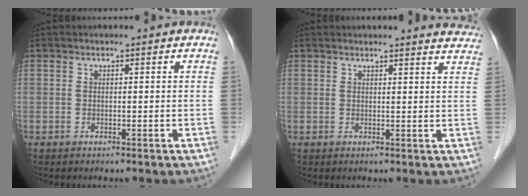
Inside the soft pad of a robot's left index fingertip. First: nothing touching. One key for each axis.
{"total": 7.8, "fx": 7.7, "fy": 0.7, "fz": 1.0, "tx": 0.005, "ty": -0.012, "tz": 0.060}